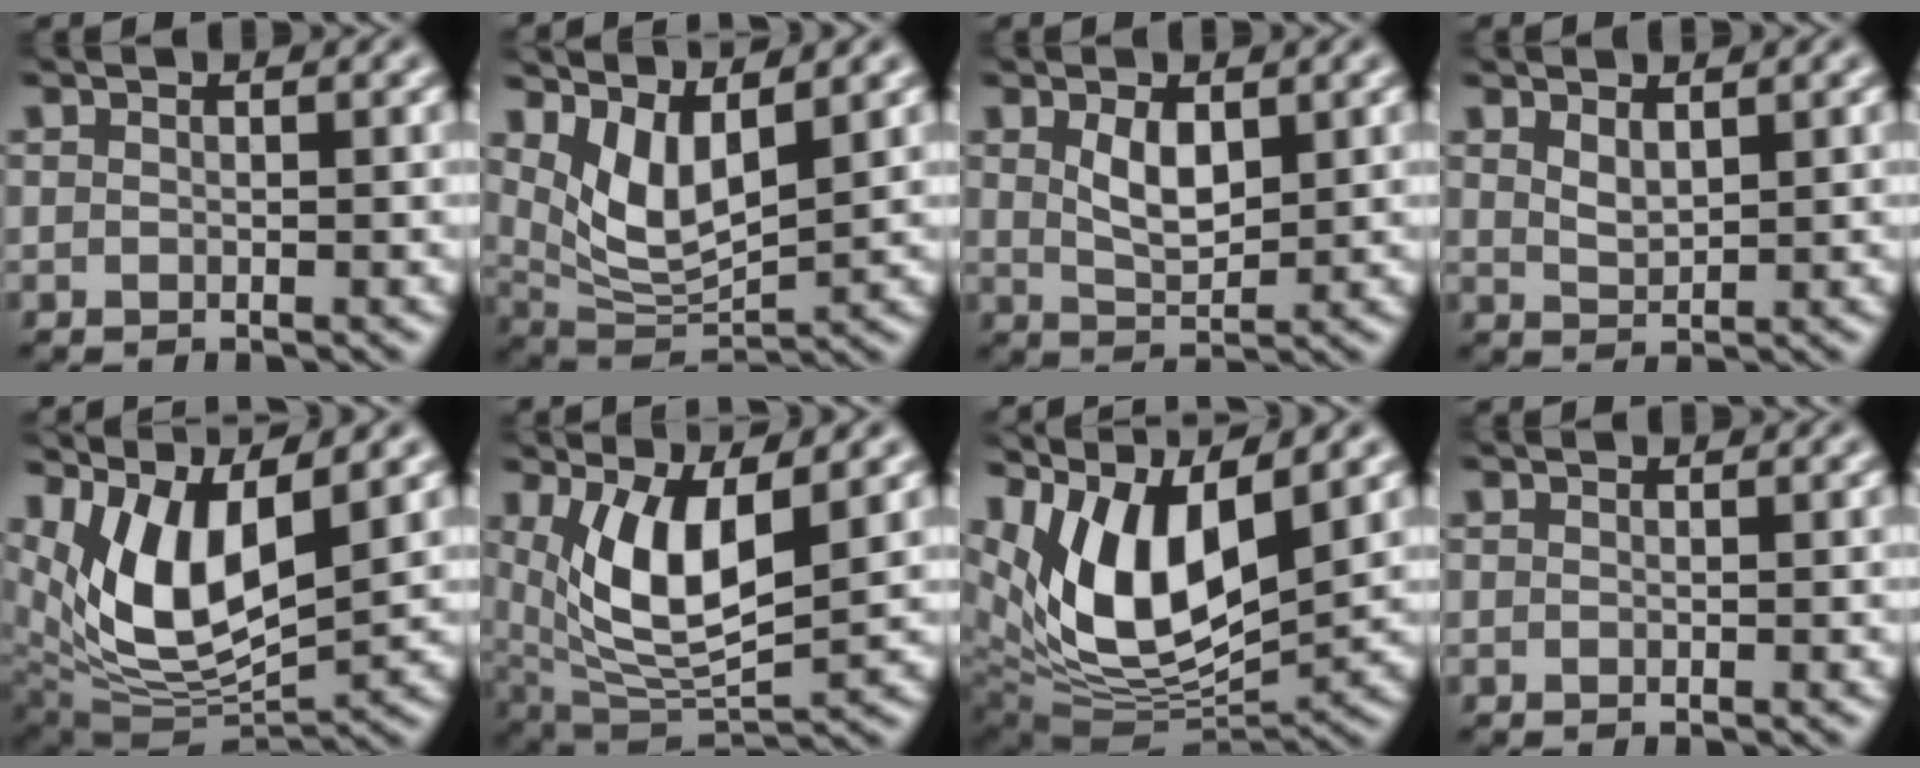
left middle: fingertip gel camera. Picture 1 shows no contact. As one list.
[{"total": 5.3, "force": [2.7, 2.2, 4.0], "torque": [-0.087, -0.017, 0.059]}, {"total": 2.9, "force": [1.1, 1.3, 2.4], "torque": [-0.052, -0.003, 0.025]}, {"total": 1.6, "force": [1.1, 0.6, 1.0], "torque": [-0.023, -0.004, 0.025]}, {"total": 9.5, "force": [4.1, 3.8, 7.7], "torque": [-0.161, -0.009, 0.083]}, {"total": 7.8, "force": [2.0, 3.2, 6.9], "torque": [-0.145, -0.018, 0.043]}, {"total": 12.3, "force": [5.2, 5.7, 9.6], "torque": [-0.189, 0.000, 0.100]}, {"total": 0.0}]